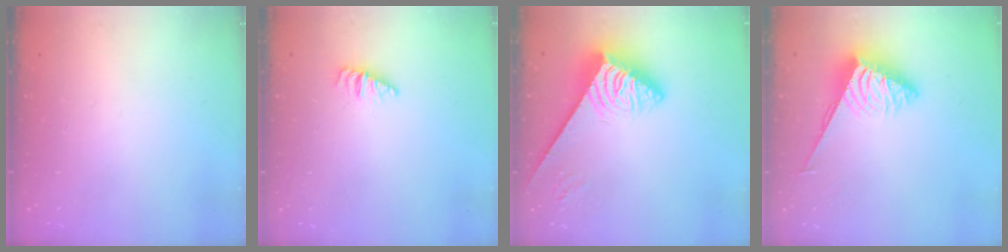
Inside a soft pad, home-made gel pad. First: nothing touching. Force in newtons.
{"total": 1.1, "press": 1.1, "slide": 0.2}
{"total": 4.1, "press": 4.0, "slide": 0.7}
{"total": 4.8, "press": 4.7, "slide": 0.6}